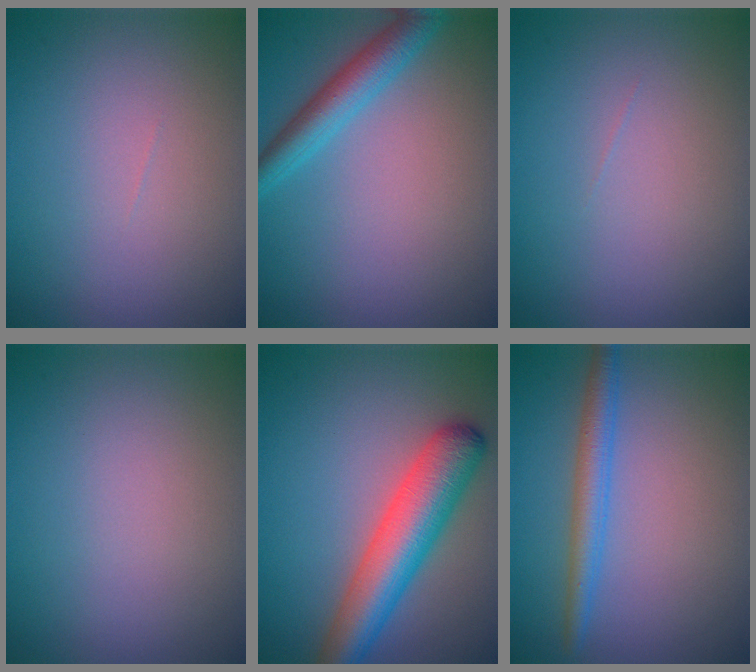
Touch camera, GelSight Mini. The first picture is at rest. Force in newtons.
{"total": 3.4, "press": 3.4, "slide": 0.2}
{"total": 0.0}
{"total": 0.0}
{"total": 7.0, "press": 7.0, "slide": 0.2}
{"total": 2.7, "press": 2.7, "slide": 0.1}